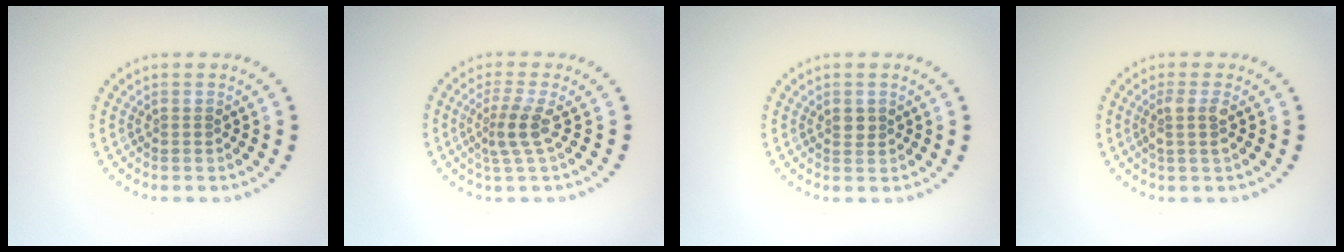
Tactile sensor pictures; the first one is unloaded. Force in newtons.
{"total": 2.4, "press": 1.7, "slide": 1.7}
{"total": 1.1, "press": 1.0, "slide": 0.4}
{"total": 1.8, "press": 1.5, "slide": 1.0}